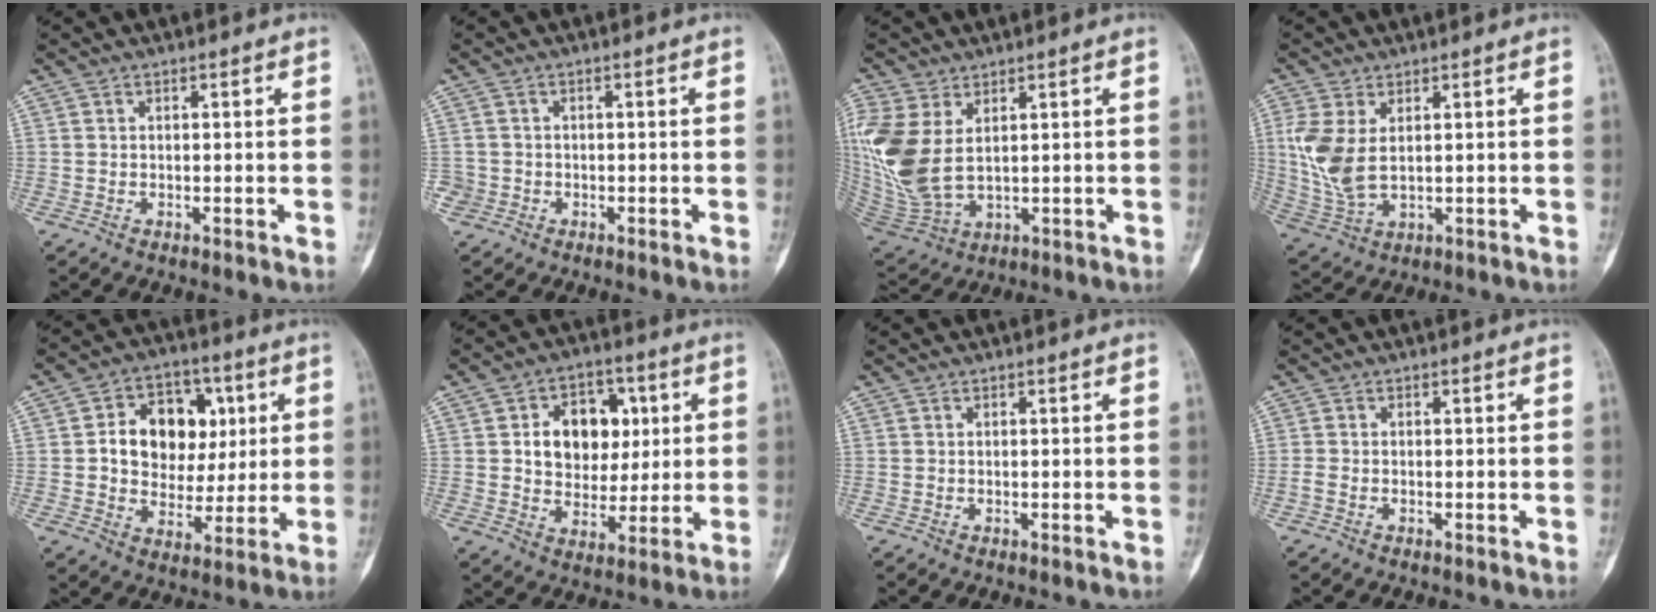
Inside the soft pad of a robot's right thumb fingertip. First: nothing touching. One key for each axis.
{"total": 2.2, "fx": -0.9, "fy": 2.0, "fz": 0.1, "tx": 0.006, "ty": 0.010, "tz": -0.021}
{"total": 14.9, "fx": 3.2, "fy": 9.2, "fz": 11.3, "tx": -0.279, "ty": -0.013, "tz": 0.082}
{"total": 8.9, "fx": 1.6, "fy": 5.1, "fz": 7.2, "tx": -0.169, "ty": -0.005, "tz": 0.048}
{"total": 14.6, "fx": 2.8, "fy": 11.4, "fz": 8.8, "tx": -0.085, "ty": 0.011, "tz": 0.048}
{"total": 13.0, "fx": 2.7, "fy": 9.9, "fz": 8.1, "tx": -0.069, "ty": 0.002, "tz": 0.048}
{"total": 0.0}
{"total": 0.8, "fx": -0.4, "fy": 0.4, "fz": 0.6, "tx": -0.013, "ty": -0.002, "tz": -0.011}